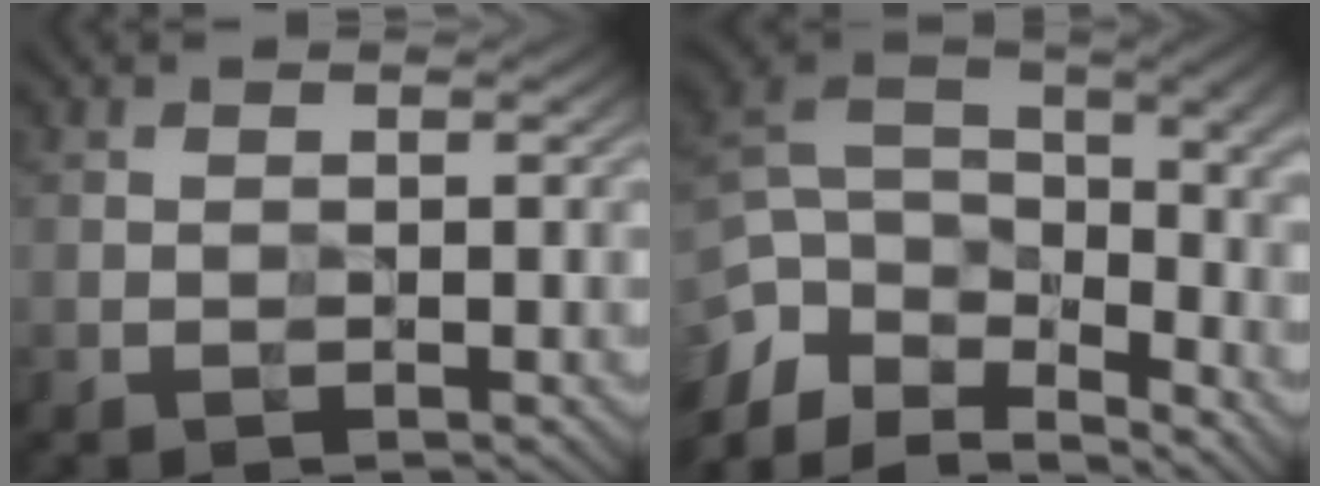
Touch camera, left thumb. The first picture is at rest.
{"total": 12.1, "force": [-5.0, 5.6, 9.5], "torque": [-0.227, -0.002, -0.088]}